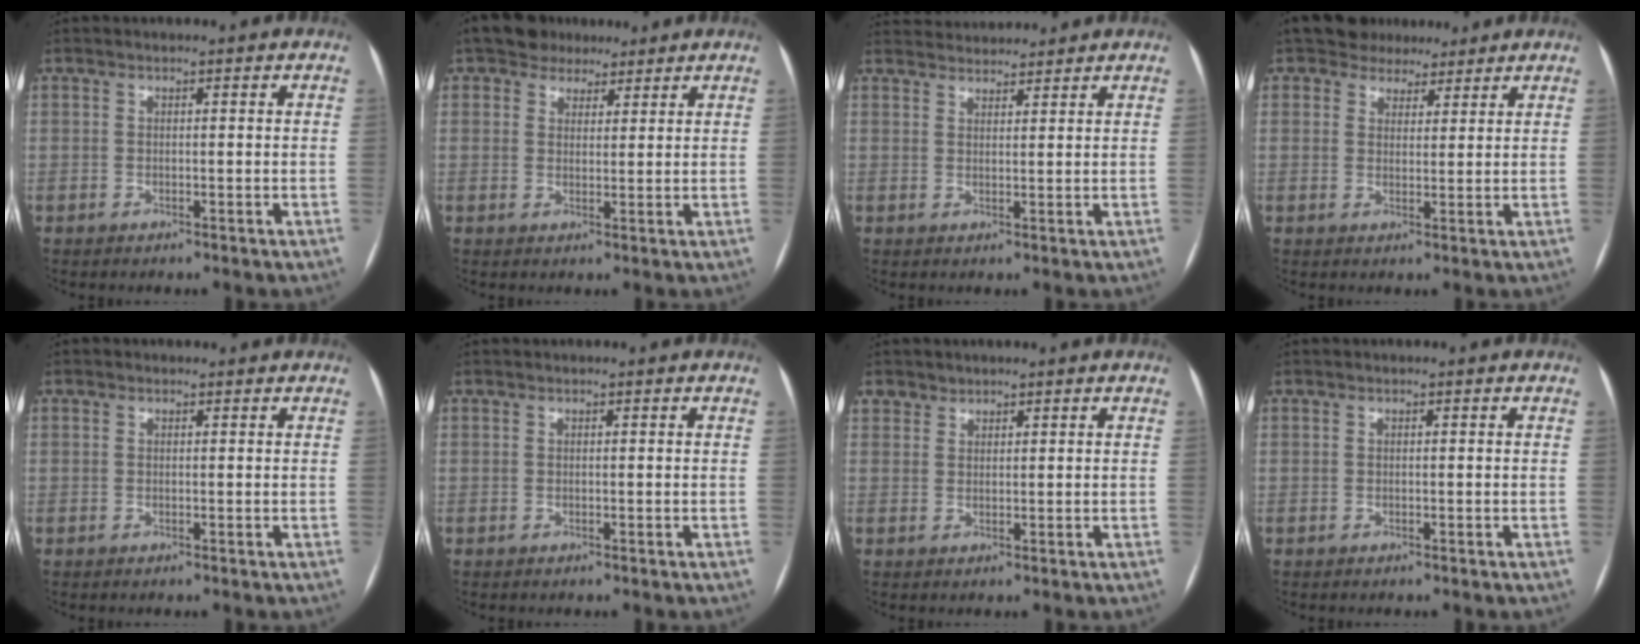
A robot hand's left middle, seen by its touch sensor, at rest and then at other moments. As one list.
[{"total": 4.8, "force": [3.6, 3.1, 0.7], "torque": [-0.010, 0.017, 0.058]}, {"total": 6.1, "force": [6.0, 0.9, 0.7], "torque": [-0.013, 0.029, 0.091]}, {"total": 5.2, "force": [4.3, 3.0, 0.3], "torque": [-0.001, 0.008, 0.060]}, {"total": 0.6, "force": [0.4, 0.3, 0.0], "torque": [-0.007, 0.004, 0.005]}, {"total": 0.0}, {"total": 1.6, "force": [1.3, 0.9, -0.4], "torque": [0.012, 0.005, 0.020]}, {"total": 0.0}]